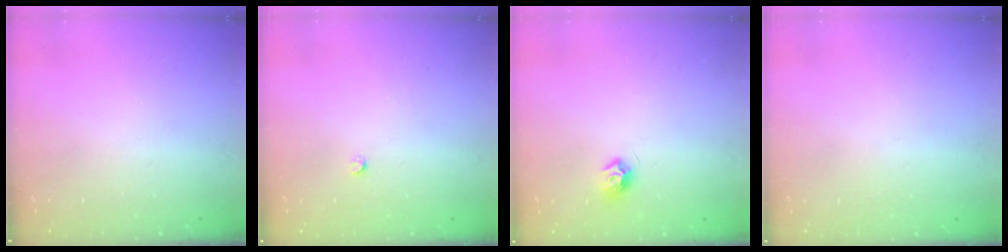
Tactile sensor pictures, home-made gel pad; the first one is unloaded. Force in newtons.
{"total": 2.4, "press": 2.4, "slide": 0.3}
{"total": 7.4, "press": 7.4, "slide": 0.1}
{"total": 0.7, "press": 0.7, "slide": 0.3}